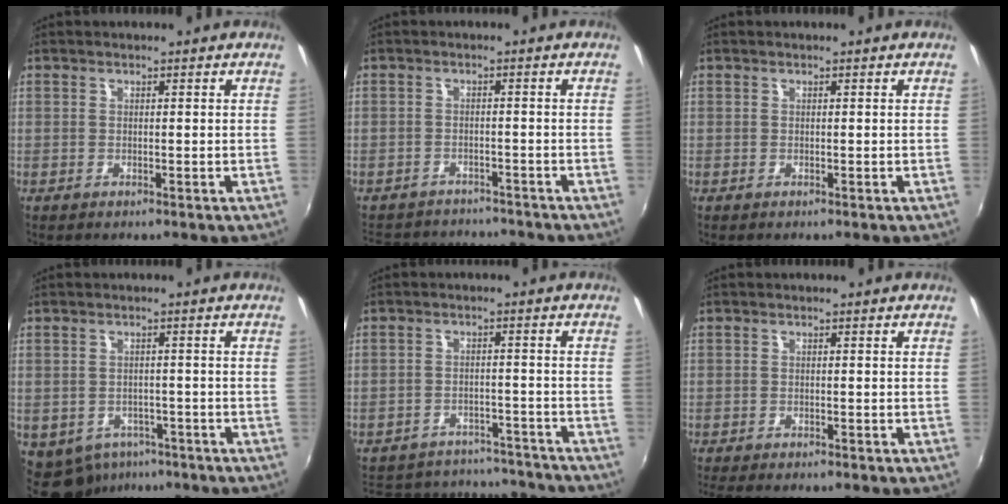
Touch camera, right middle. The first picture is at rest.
{"total": 10.5, "force": [-9.5, 3.7, 2.7], "torque": [-0.074, 0.017, -0.137]}
{"total": 0.0}
{"total": 8.6, "force": [-5.0, 6.2, 3.2], "torque": [-0.089, -0.015, -0.058]}
{"total": 18.6, "force": [-16.0, 7.4, 5.8], "torque": [-0.135, 0.039, -0.195]}
{"total": 4.1, "force": [-3.7, 0.3, 1.9], "torque": [-0.040, -0.020, -0.062]}